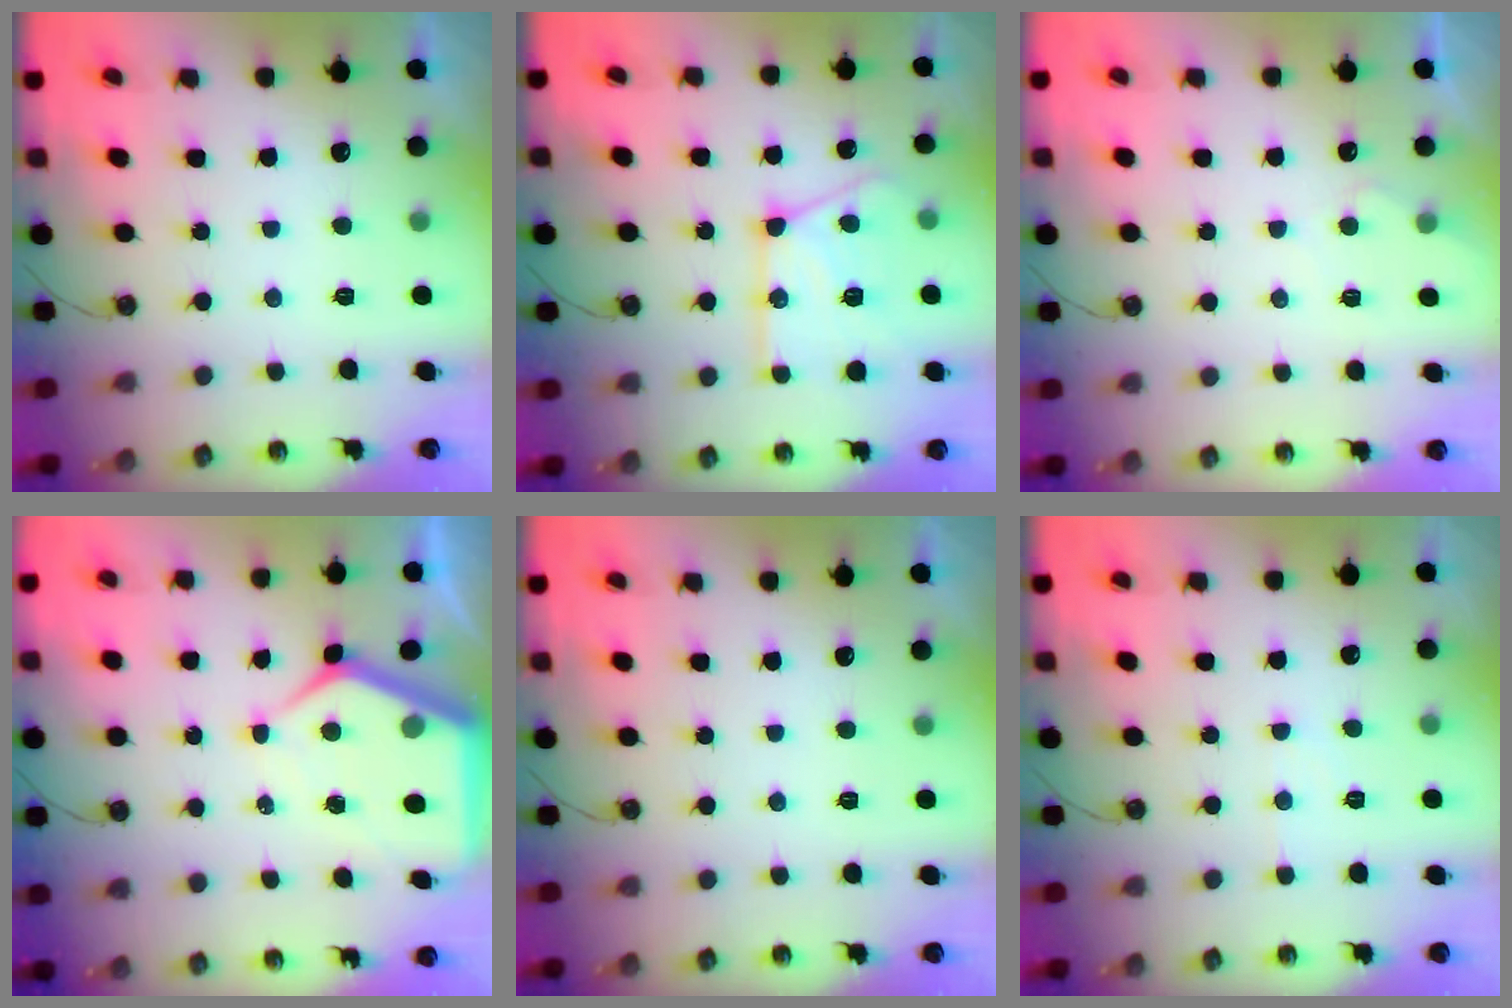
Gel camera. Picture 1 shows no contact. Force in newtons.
{"total": 15.7, "press": 15.7, "slide": 1.3}
{"total": 3.9, "press": 3.9, "slide": 0.5}
{"total": 9.8, "press": 9.8, "slide": 0.8}
{"total": 0.0}
{"total": 4.6, "press": 4.5, "slide": 0.8}